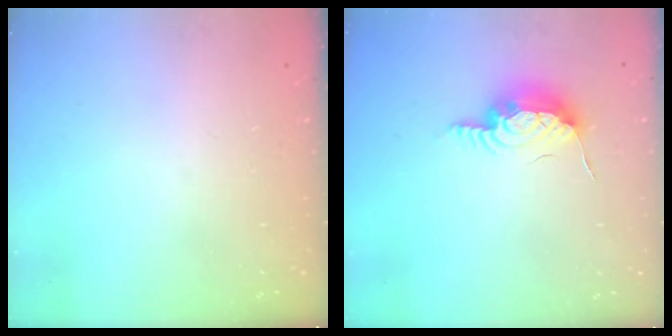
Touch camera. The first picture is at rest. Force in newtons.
{"total": 15.5, "press": 12.2, "slide": 9.5}